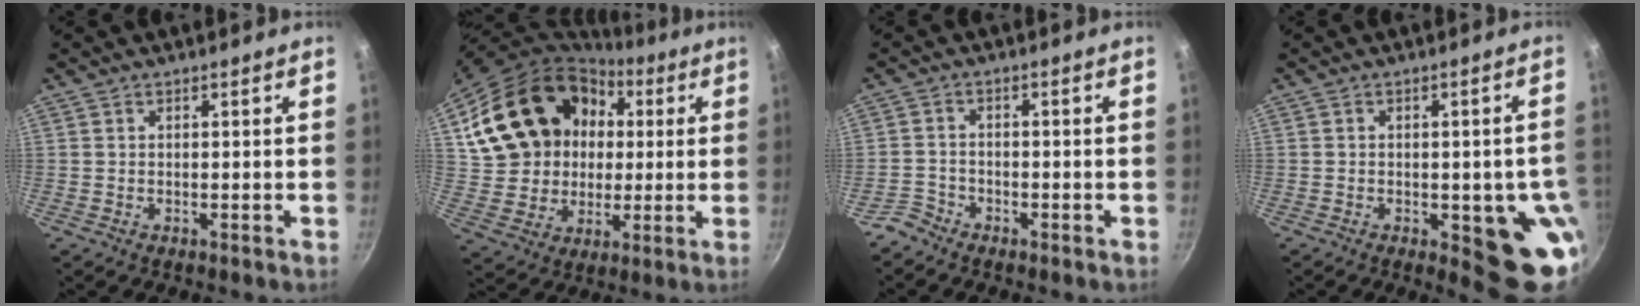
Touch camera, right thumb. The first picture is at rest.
{"total": 23.2, "force": [6.1, 18.6, 12.4], "torque": [-0.203, 0.034, 0.126]}
{"total": 3.0, "force": [-2.6, 1.6, 0.3], "torque": [-0.004, 0.028, -0.052]}
{"total": 11.7, "force": [-2.5, 4.5, 10.5], "torque": [-0.080, -0.003, -0.029]}